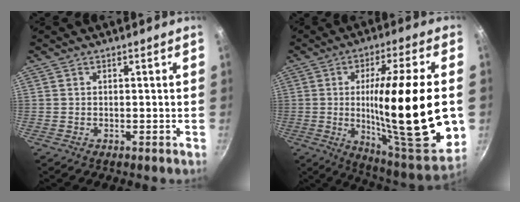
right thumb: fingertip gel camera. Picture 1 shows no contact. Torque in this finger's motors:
{"motor_torque": [0.63, 4.38, 2.77, 0.00, 0.60]}